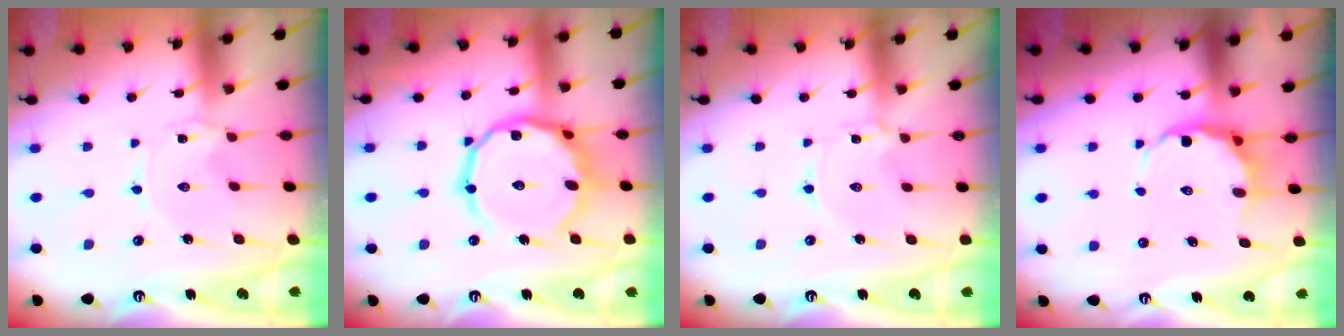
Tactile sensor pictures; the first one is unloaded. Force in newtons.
{"total": 17.1, "press": 17.0, "slide": 1.9}
{"total": 1.5, "press": 1.5, "slide": 0.2}
{"total": 6.8, "press": 6.6, "slide": 1.6}